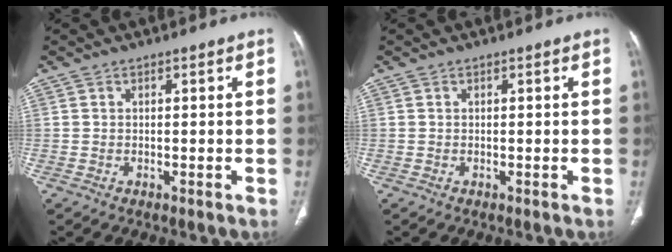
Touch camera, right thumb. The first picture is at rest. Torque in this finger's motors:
{"motor_torque": [0.00, 0.00, -0.08, -0.08, 0.01]}